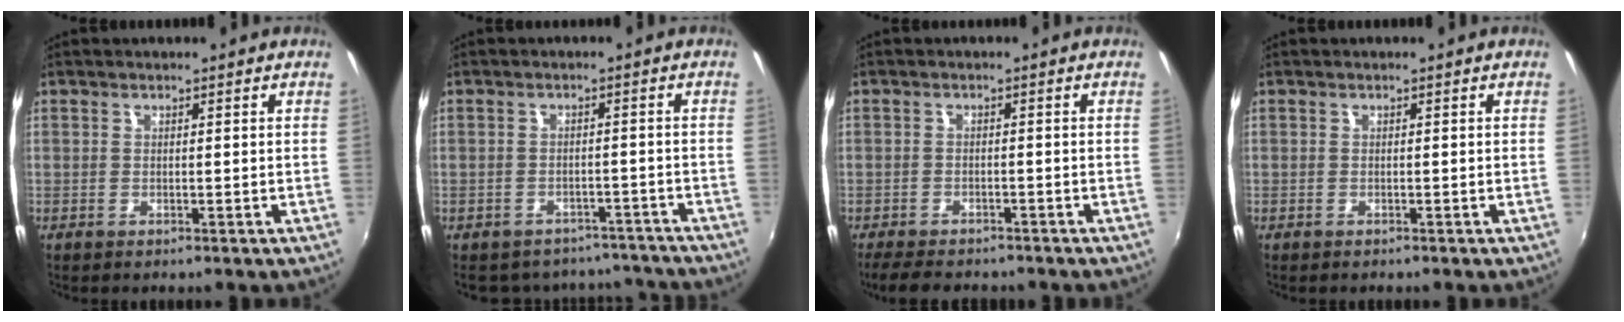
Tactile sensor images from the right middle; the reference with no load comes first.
{"total": 12.4, "force": [-10.6, 5.6, 3.0], "torque": [-0.068, 0.014, -0.122]}
{"total": 7.2, "force": [-6.1, 2.4, 2.9], "torque": [-0.074, -0.015, -0.098]}
{"total": 0.0}